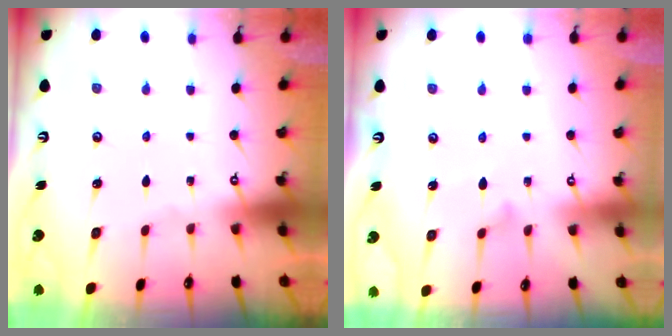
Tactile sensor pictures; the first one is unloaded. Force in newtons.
{"total": 8.1, "press": 8.0, "slide": 0.4}